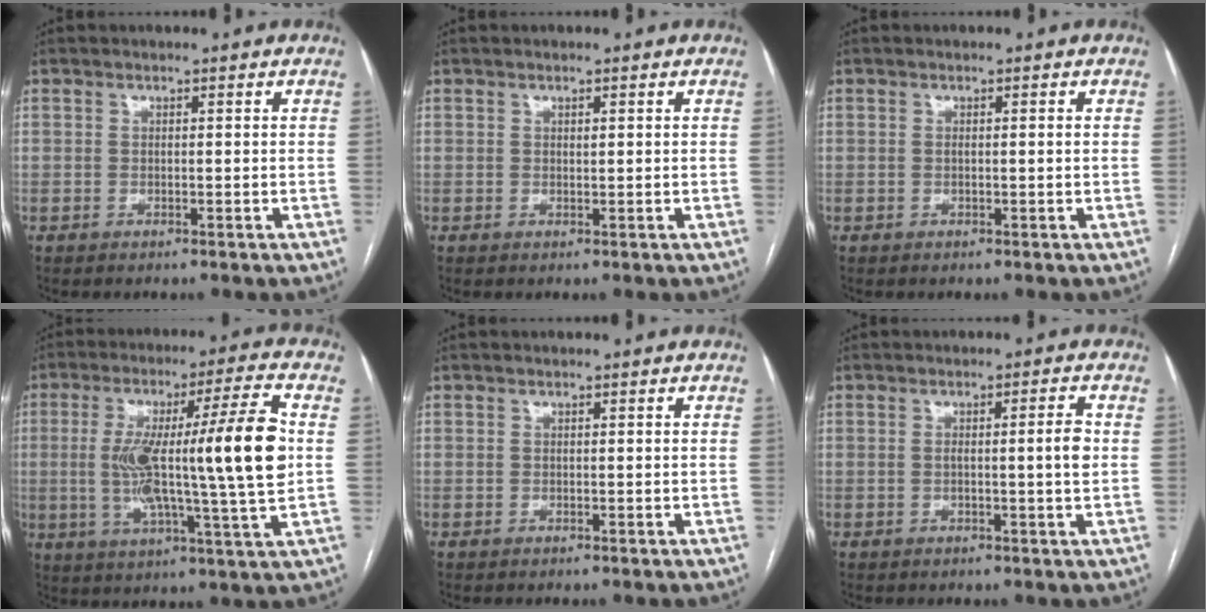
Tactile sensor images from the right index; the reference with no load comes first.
{"total": 0.5, "force": [0.2, 0.1, 0.4], "torque": [-0.010, -0.002, 0.005]}
{"total": 0.8, "force": [-0.1, 0.0, 0.8], "torque": [-0.015, 0.000, 0.001]}
{"total": 19.2, "force": [0.9, 0.1, 19.2], "torque": [-0.322, 0.009, 0.006]}
{"total": 0.0}
{"total": 3.4, "force": [-0.1, -0.2, 3.4], "torque": [-0.054, 0.002, -0.001]}